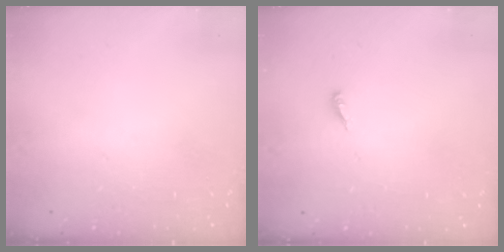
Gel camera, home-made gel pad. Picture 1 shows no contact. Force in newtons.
{"total": 3.0, "press": 3.0, "slide": 0.2}